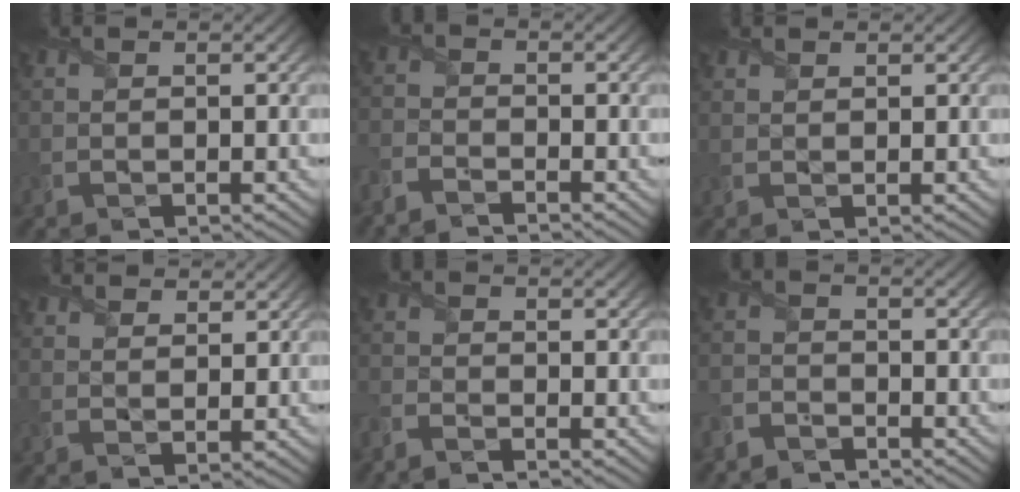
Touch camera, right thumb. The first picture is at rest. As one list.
[{"total": 3.3, "force": [-3.2, 0.6, 0.7], "torque": [-0.019, -0.006, -0.077]}, {"total": 1.1, "force": [1.0, 0.4, 0.1], "torque": [-0.004, 0.000, 0.023]}, {"total": 3.2, "force": [2.8, 1.2, 1.0], "torque": [-0.025, 0.000, 0.058]}, {"total": 2.6, "force": [-2.4, 0.4, 0.9], "torque": [-0.024, -0.006, -0.059]}, {"total": 3.1, "force": [-3.0, 0.7, 0.2], "torque": [-0.005, -0.002, -0.075]}]